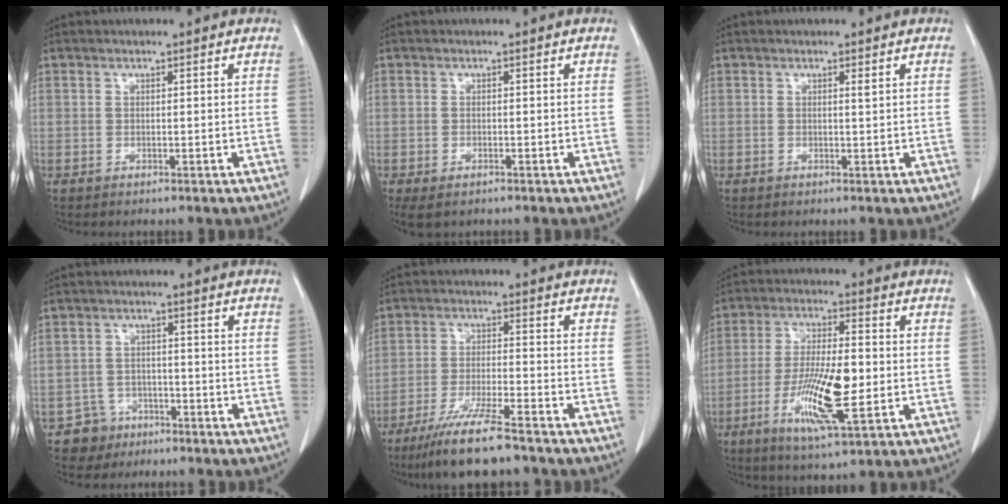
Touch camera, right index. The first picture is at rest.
{"total": 3.0, "force": [-2.0, 1.4, 1.8], "torque": [-0.035, -0.008, -0.026]}
{"total": 0.6, "force": [0.3, -0.1, 0.5], "torque": [-0.011, -0.002, 0.006]}
{"total": 4.5, "force": [-2.9, 3.4, -0.3], "torque": [0.012, 0.013, -0.047]}
{"total": 10.6, "force": [-8.4, 0.6, 6.3], "torque": [-0.112, -0.029, -0.144]}
{"total": 12.4, "force": [-2.9, 2.4, 11.8], "torque": [-0.223, -0.010, -0.049]}